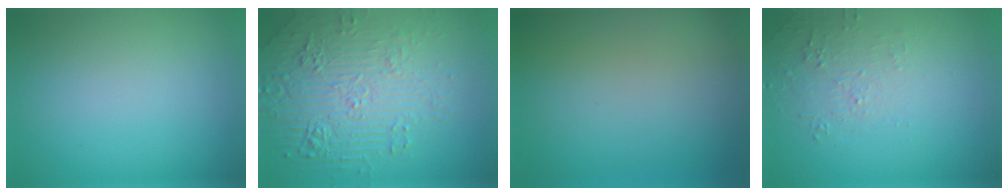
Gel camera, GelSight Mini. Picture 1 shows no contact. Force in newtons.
{"total": 7.5, "press": 5.5, "slide": 5.1}
{"total": 0.0}
{"total": 1.7, "press": 0.5, "slide": 1.7}